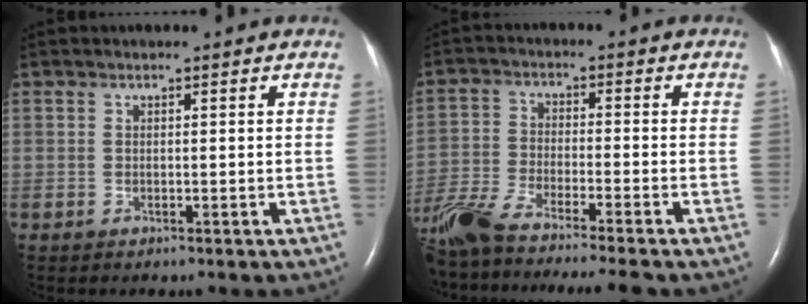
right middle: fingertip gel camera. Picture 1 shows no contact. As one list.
[{"total": 16.3, "force": [-14.0, 0.2, 8.5], "torque": [-0.181, -0.035, -0.245]}]